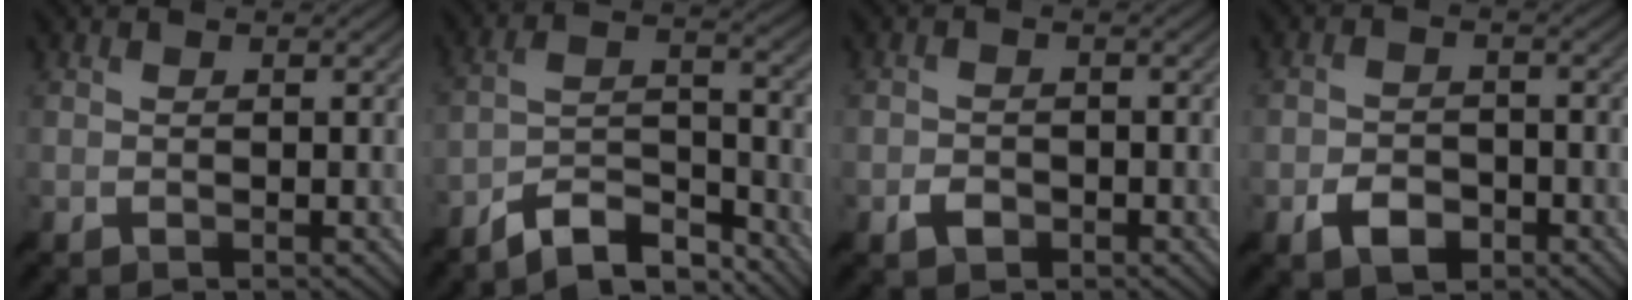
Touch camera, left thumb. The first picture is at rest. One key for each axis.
{"total": 8.9, "fx": -7.7, "fy": 2.1, "fz": 4.0, "tx": -0.067, "ty": 0.008, "tz": -0.149}
{"total": 1.8, "fx": -1.2, "fy": 1.2, "fz": 0.7, "tx": -0.010, "ty": -0.003, "tz": -0.024}
{"total": 3.7, "fx": -2.2, "fy": 2.3, "fz": 1.9, "tx": -0.032, "ty": -0.005, "tz": -0.043}